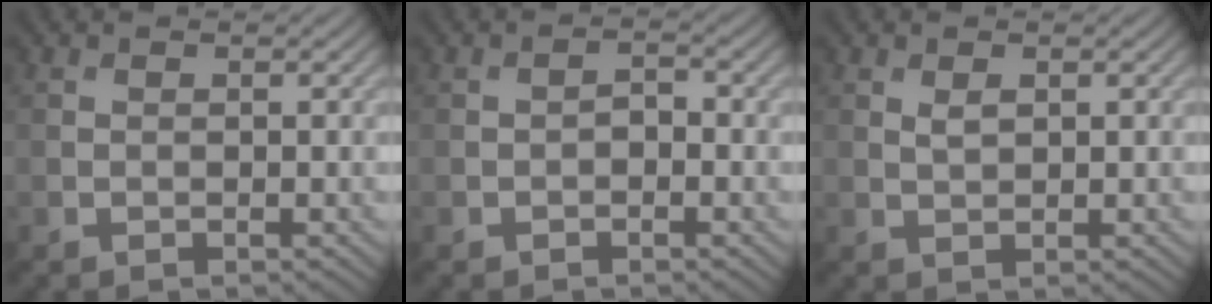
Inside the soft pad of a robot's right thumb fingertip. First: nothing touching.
{"total": 1.3, "force": [-0.5, 0.7, 0.9], "torque": [-0.014, 0.004, -0.014]}
{"total": 1.3, "force": [0.6, 0.6, 1.0], "torque": [-0.023, -0.003, 0.015]}